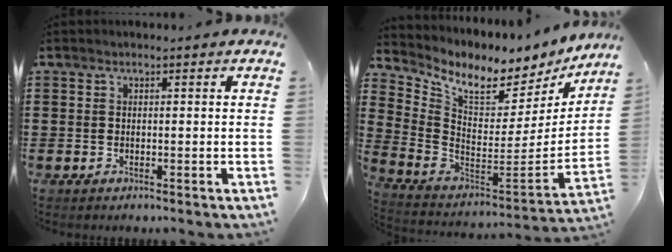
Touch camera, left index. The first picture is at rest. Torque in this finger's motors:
{"motor_torque": [2.14, 0.00, 0.51, 0.12]}